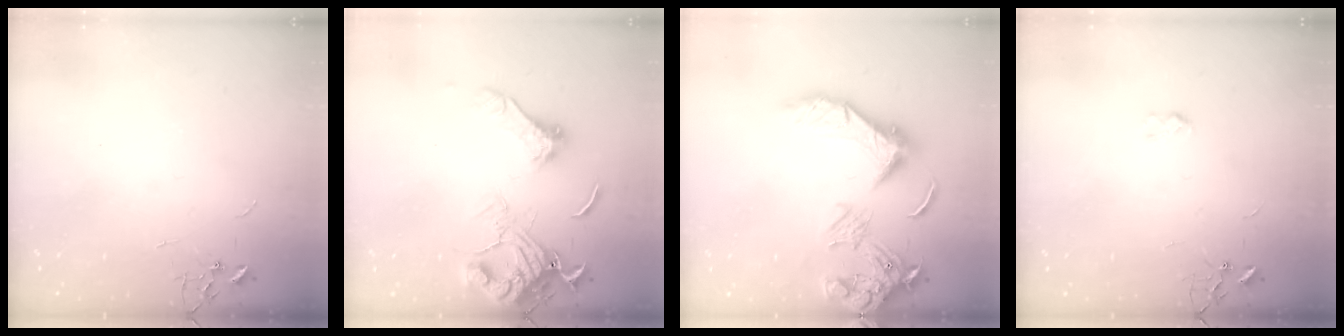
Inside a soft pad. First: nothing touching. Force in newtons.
{"total": 16.4, "press": 16.3, "slide": 1.9}
{"total": 17.4, "press": 17.3, "slide": 2.0}
{"total": 2.6, "press": 2.6, "slide": 0.5}